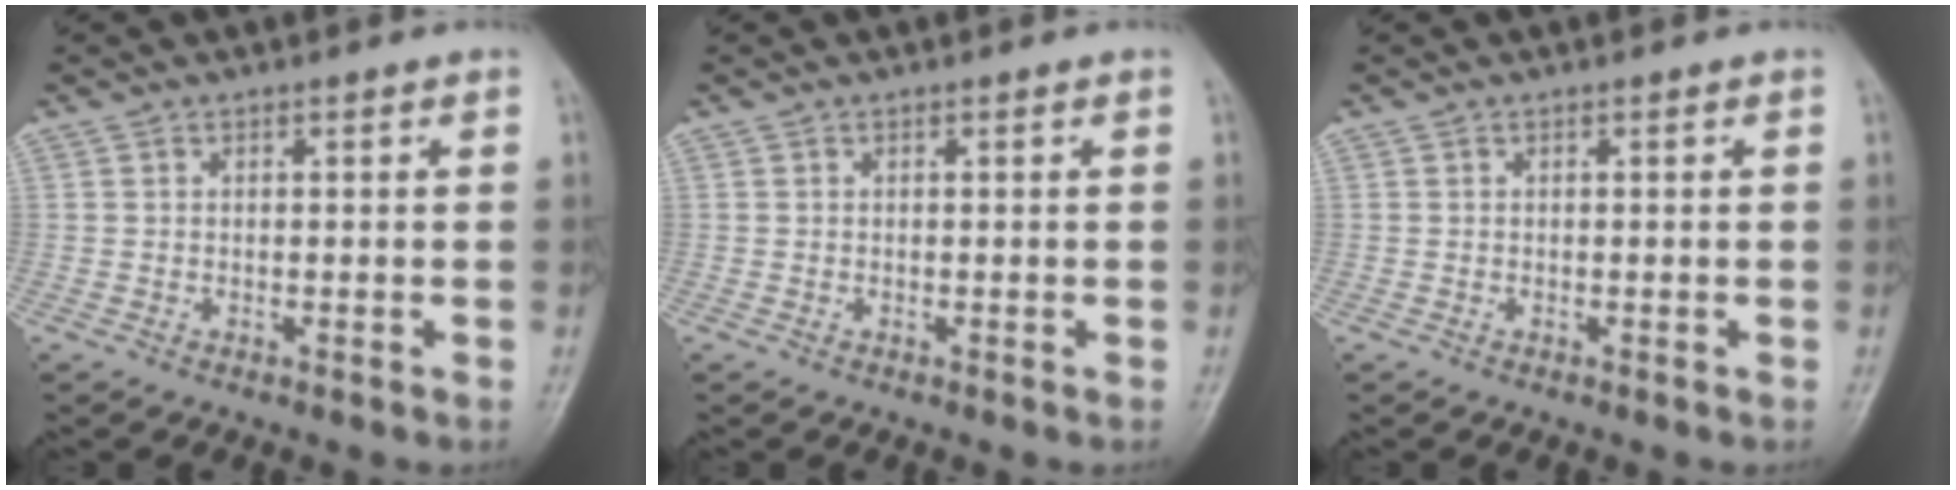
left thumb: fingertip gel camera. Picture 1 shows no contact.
{"total": 0.0}
{"total": 0.0}